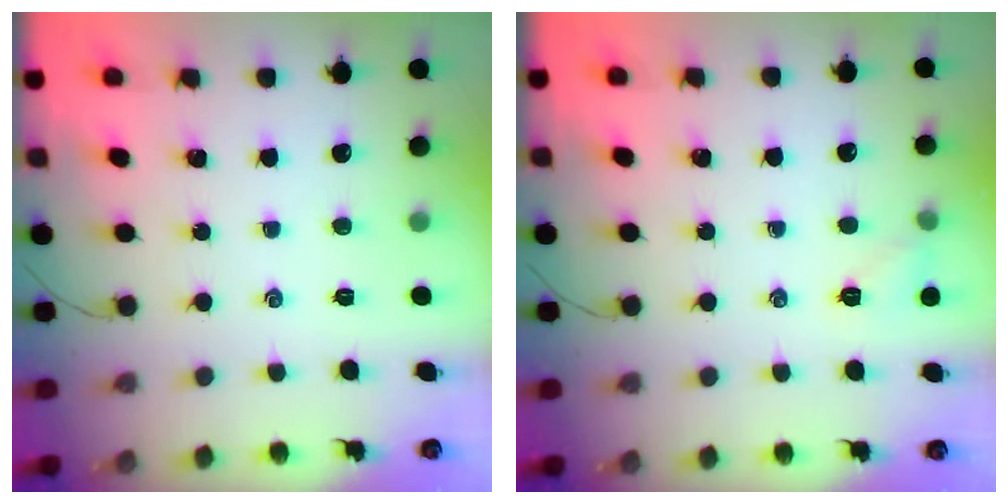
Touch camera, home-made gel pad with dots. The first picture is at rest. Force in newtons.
{"total": 5.9, "press": 5.7, "slide": 1.5}